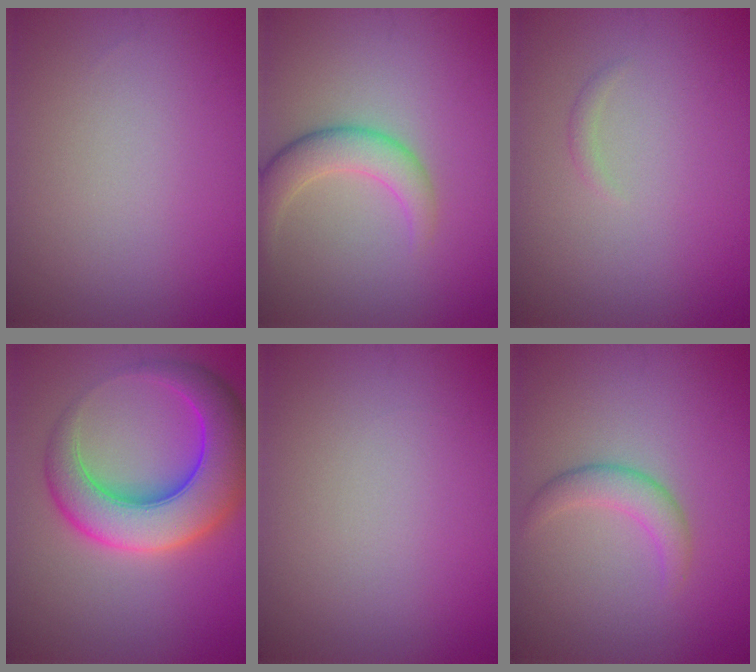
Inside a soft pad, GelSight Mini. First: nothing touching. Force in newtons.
{"total": 3.7, "press": 3.6, "slide": 0.3}
{"total": 0.6, "press": 0.6, "slide": 0.1}
{"total": 9.6, "press": 9.6, "slide": 0.3}
{"total": 0.0}
{"total": 2.4, "press": 2.4, "slide": 0.1}